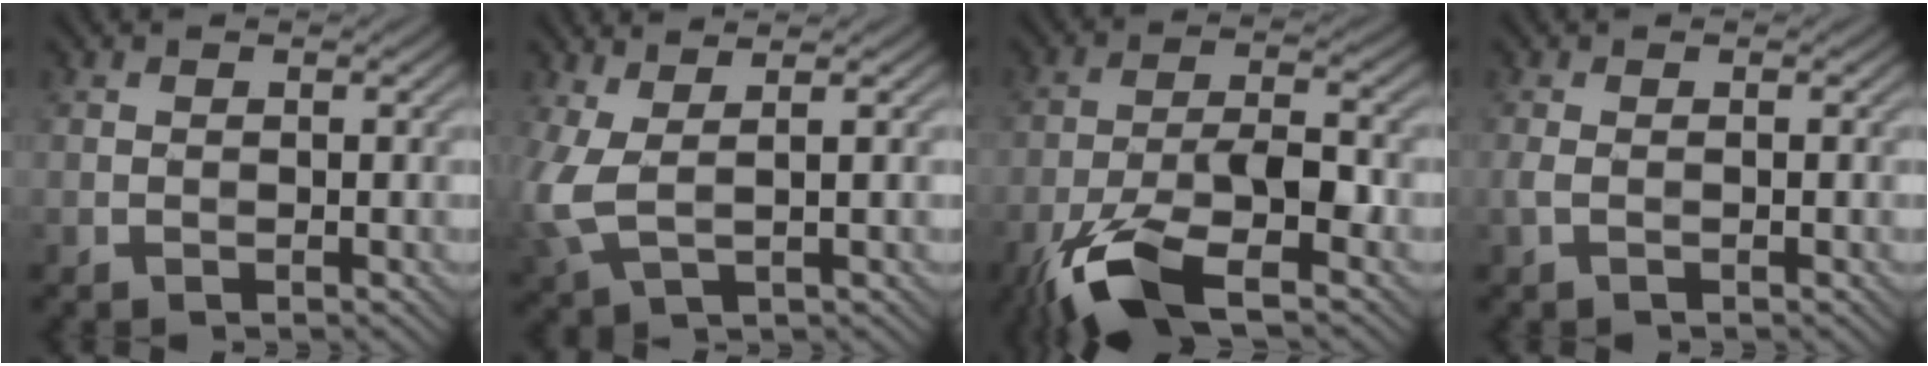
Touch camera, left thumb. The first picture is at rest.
{"total": 5.0, "force": [1.1, 1.8, 4.6], "torque": [-0.123, 0.005, 0.018]}
{"total": 11.8, "force": [-6.8, 3.8, 8.9], "torque": [-0.178, -0.010, -0.134]}
{"total": 1.0, "force": [-0.2, 0.1, 1.0], "torque": [-0.026, 0.002, -0.007]}